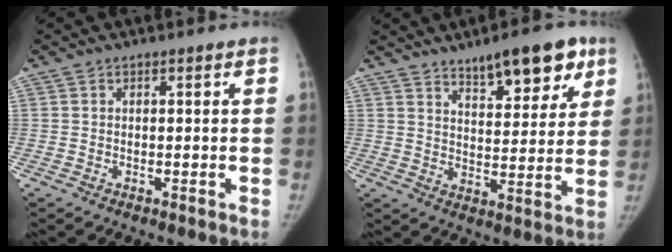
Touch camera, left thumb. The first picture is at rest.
{"total": 13.2, "force": [8.6, 4.7, 8.9], "torque": [-0.091, -0.037, 0.130]}